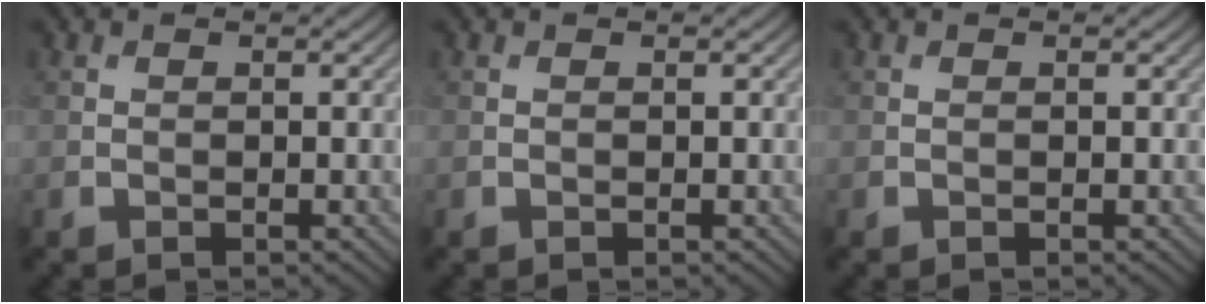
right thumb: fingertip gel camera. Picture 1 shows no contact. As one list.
[{"total": 0.0}, {"total": 0.0}]